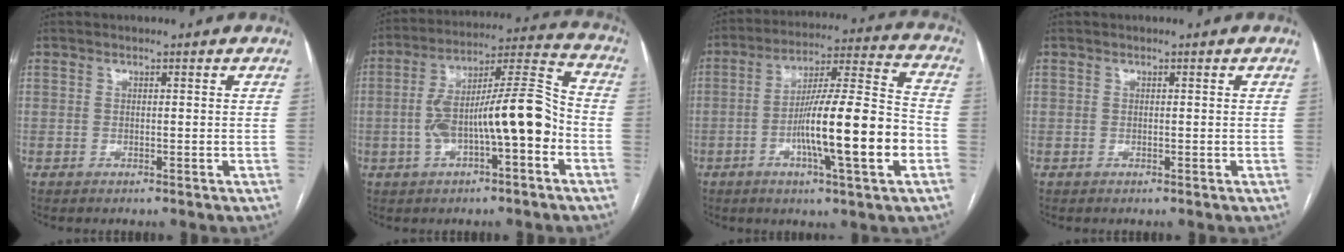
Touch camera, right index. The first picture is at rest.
{"total": 14.6, "force": [-3.3, 3.0, 13.9], "torque": [-0.241, 0.036, -0.049]}
{"total": 16.8, "force": [-4.6, 0.9, 16.2], "torque": [-0.268, 0.004, -0.073]}
{"total": 0.0}